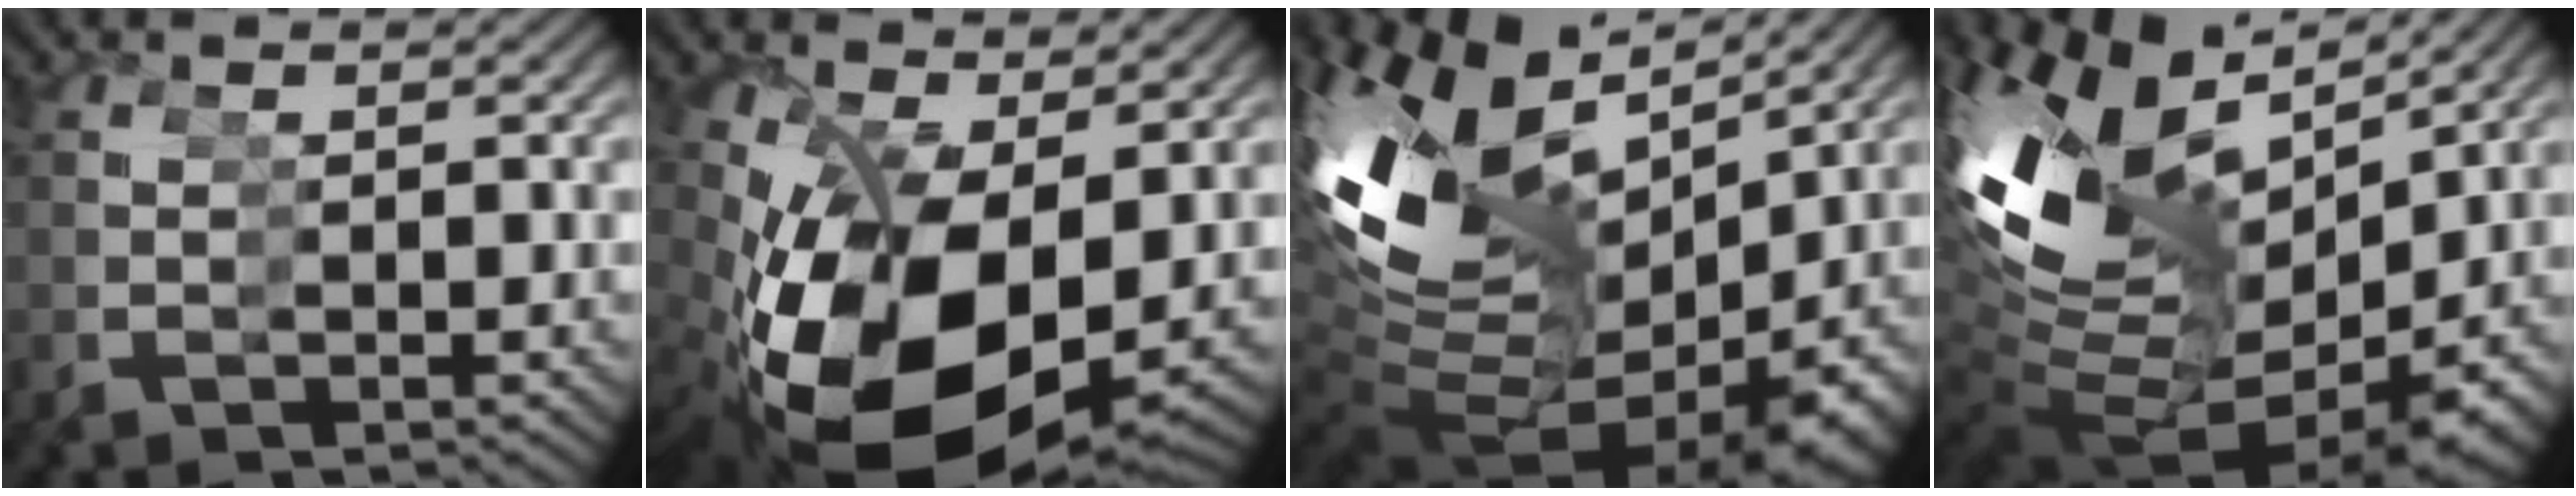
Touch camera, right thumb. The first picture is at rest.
{"total": 14.4, "force": [-1.6, 9.0, 11.1], "torque": [-0.237, -0.045, 0.006]}
{"total": 11.4, "force": [2.7, 6.7, 8.8], "torque": [-0.197, 0.001, 0.051]}
{"total": 10.2, "force": [2.4, 6.0, 7.9], "torque": [-0.185, 0.002, 0.046]}